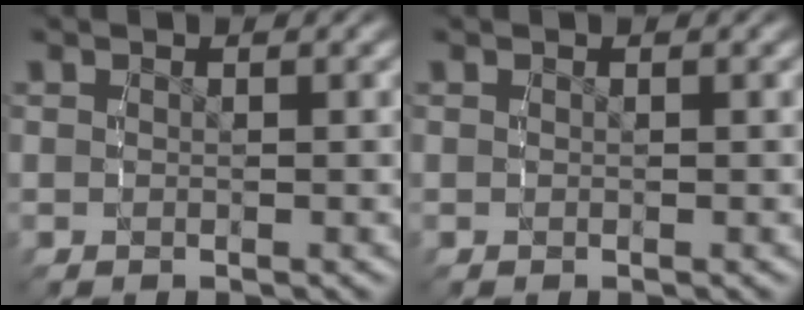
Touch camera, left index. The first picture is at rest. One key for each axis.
{"total": 0.0}